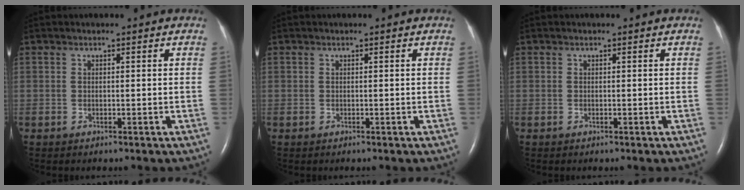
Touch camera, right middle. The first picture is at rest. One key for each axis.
{"total": 0.0}
{"total": 0.0}